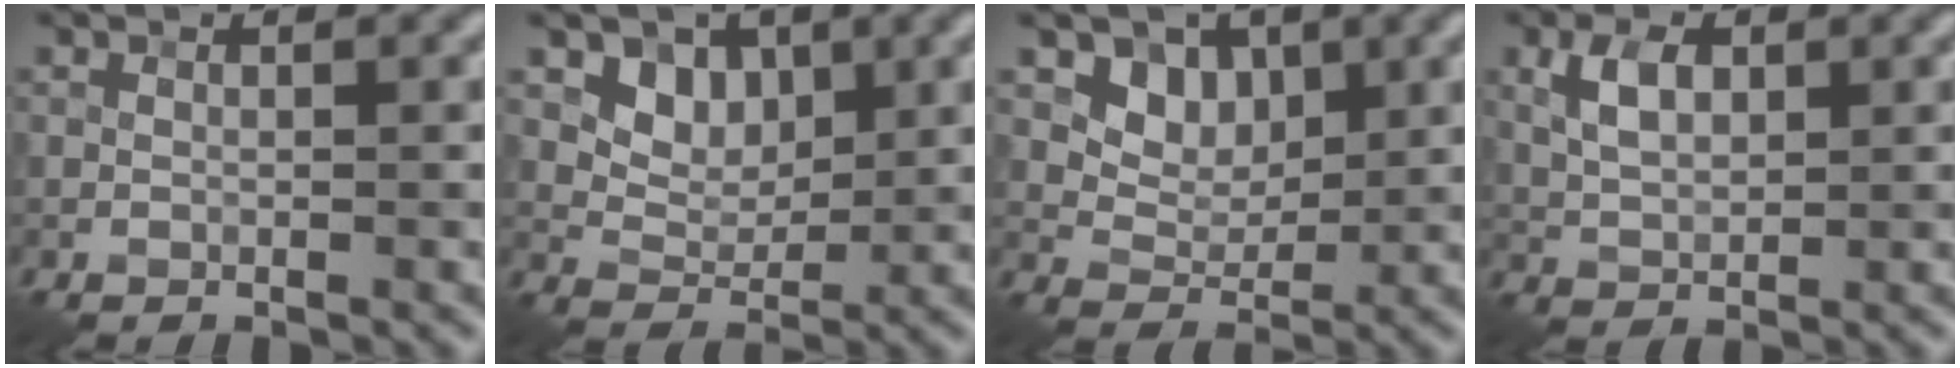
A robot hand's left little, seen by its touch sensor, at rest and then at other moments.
{"total": 3.5, "force": [1.7, 2.6, 1.6], "torque": [-0.032, -0.018, 0.039]}
{"total": 3.8, "force": [1.8, 2.9, 1.7], "torque": [-0.032, -0.020, 0.042]}
{"total": 3.3, "force": [1.0, 2.0, 2.4], "torque": [-0.052, 0.005, 0.020]}